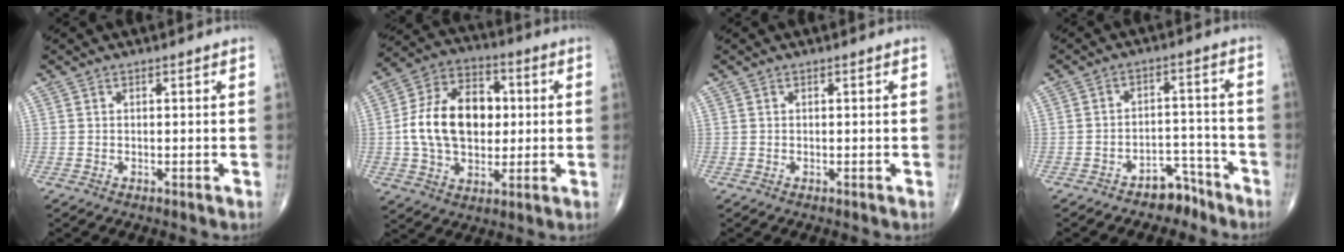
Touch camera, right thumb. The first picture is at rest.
{"total": 17.4, "force": [0.8, 11.9, 12.7], "torque": [-0.199, 0.024, 0.013]}
{"total": 0.0}
{"total": 5.6, "force": [-4.4, 3.2, 1.2], "torque": [0.011, 0.061, -0.068]}